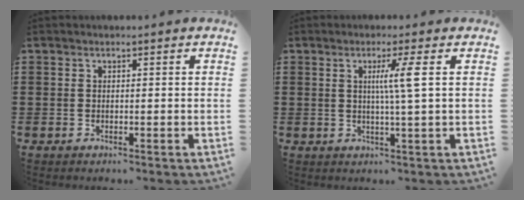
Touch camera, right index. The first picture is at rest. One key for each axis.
{"total": 4.6, "fx": 0.9, "fy": -0.8, "fz": 4.5, "tx": -0.086, "ty": -0.005, "tz": 0.008}